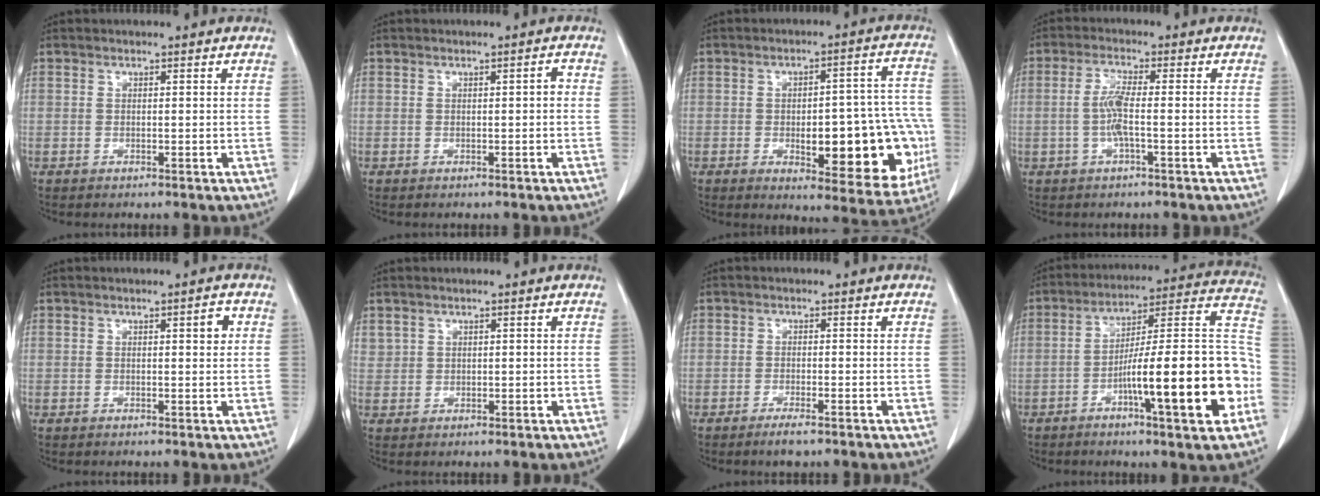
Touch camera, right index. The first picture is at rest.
{"total": 0.9, "force": [0.0, 0.1, 0.9], "torque": [-0.012, 0.002, 0.001]}
{"total": 18.4, "force": [-4.1, 6.4, 16.7], "torque": [-0.139, 0.034, -0.029]}
{"total": 4.3, "force": [-0.9, 0.2, 4.2], "torque": [-0.089, 0.004, -0.018]}
{"total": 1.8, "force": [0.6, 0.3, 1.6], "torque": [-0.023, 0.002, 0.009]}
{"total": 1.5, "force": [1.0, 1.0, 0.2], "torque": [0.003, 0.004, 0.021]}
{"total": 2.3, "force": [-1.6, 0.2, 1.5], "torque": [-0.028, -0.003, -0.027]}
{"total": 20.9, "force": [-6.7, 1.9, 19.8], "torque": [-0.253, 0.018, -0.101]}